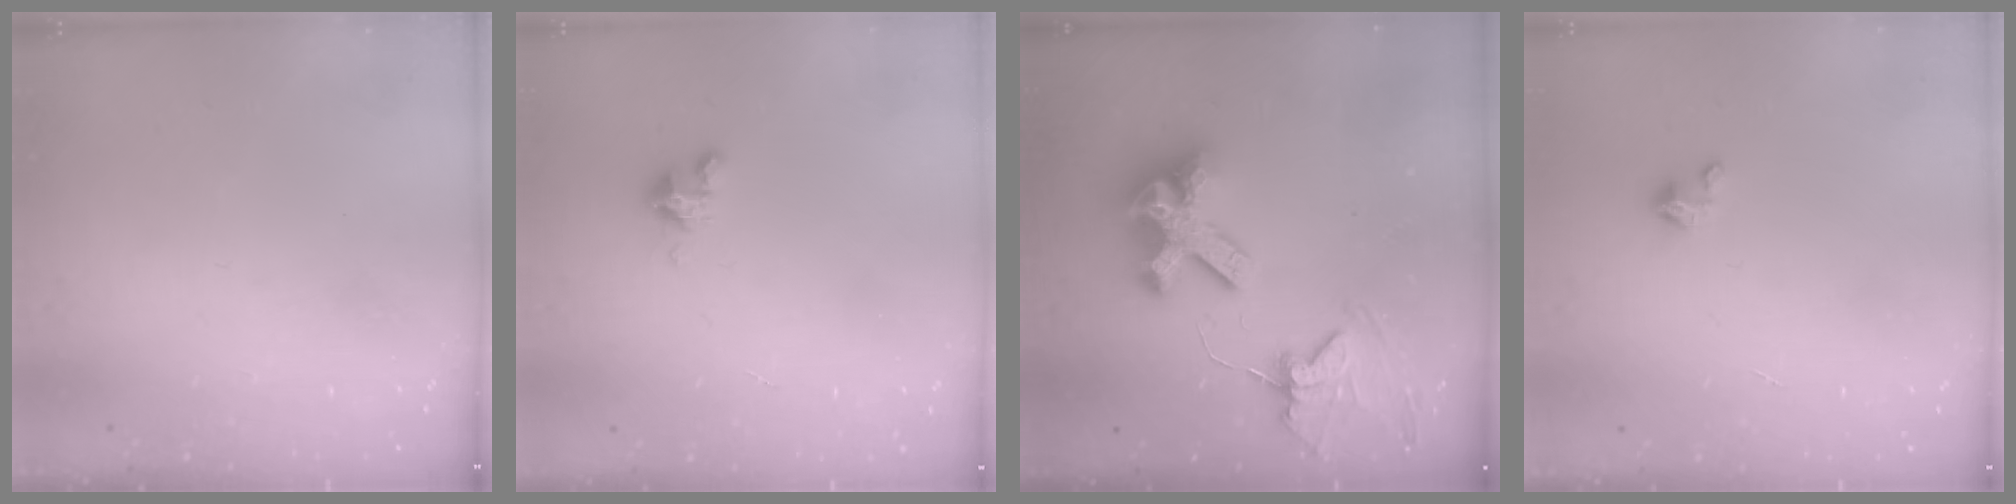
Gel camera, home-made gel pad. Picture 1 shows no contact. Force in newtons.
{"total": 2.8, "press": 2.8, "slide": 0.2}
{"total": 11.7, "press": 11.6, "slide": 1.3}
{"total": 2.0, "press": 1.9, "slide": 0.3}